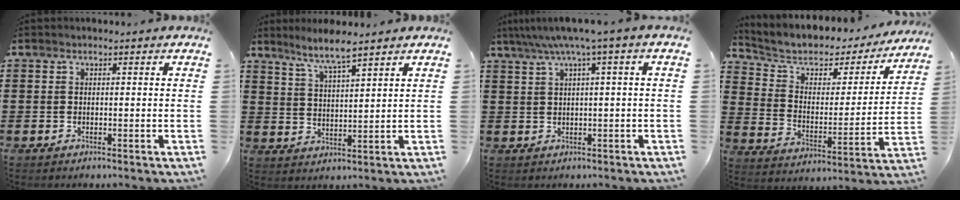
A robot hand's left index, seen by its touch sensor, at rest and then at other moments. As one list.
[{"total": 5.1, "force": [4.4, -0.1, 2.6], "torque": [-0.066, -0.014, 0.076]}, {"total": 4.0, "force": [1.3, -0.6, 3.7], "torque": [-0.074, -0.006, 0.018]}, {"total": 5.3, "force": [3.9, 2.8, 2.1], "torque": [-0.070, -0.030, 0.062]}]